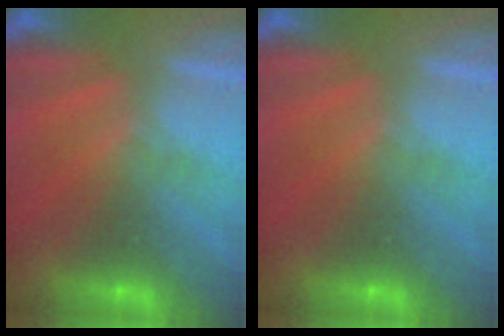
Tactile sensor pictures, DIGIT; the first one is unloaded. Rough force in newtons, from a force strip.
{"total": 0.0}